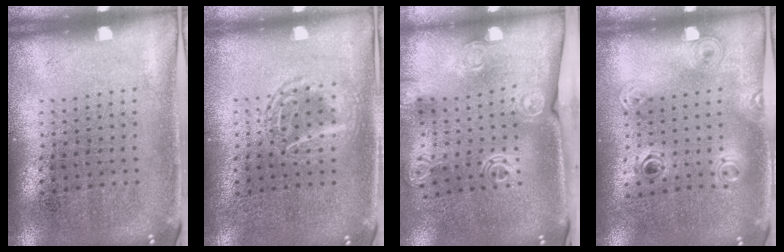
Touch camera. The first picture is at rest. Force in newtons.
{"total": 2.2, "press": 2.2, "slide": 0.3}
{"total": 1.9, "press": 1.5, "slide": 1.3}
{"total": 1.2, "press": 1.1, "slide": 0.5}